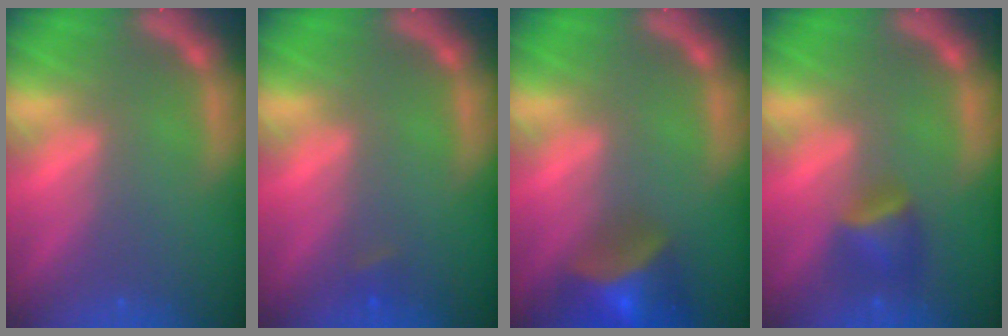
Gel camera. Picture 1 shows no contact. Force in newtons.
{"total": 0.9}
{"total": 7.0}
{"total": 2.9}